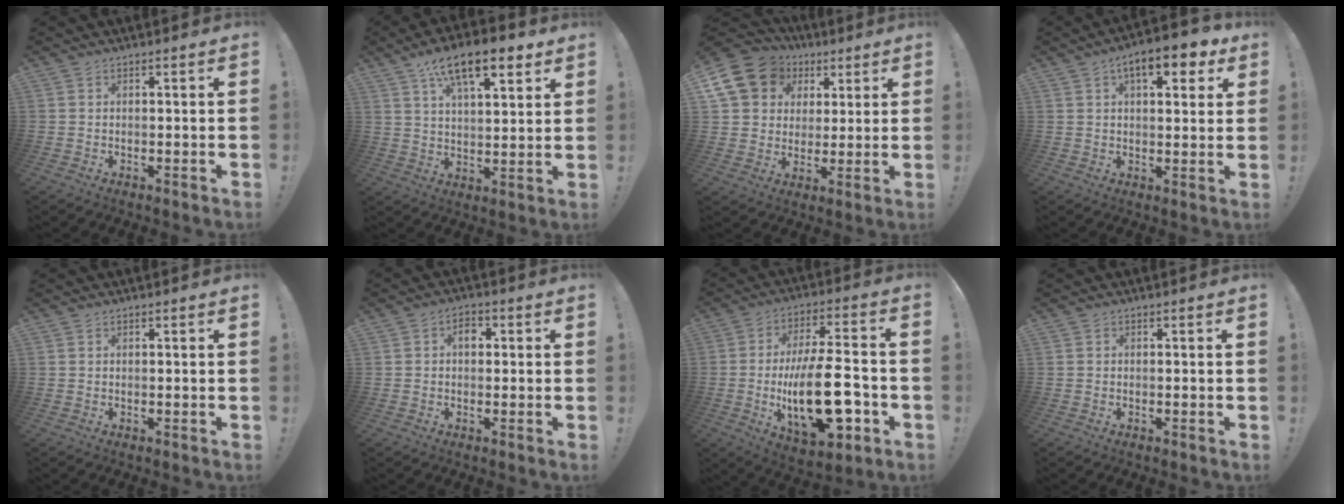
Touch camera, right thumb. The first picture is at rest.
{"total": 14.8, "force": [8.5, 5.7, 10.7], "torque": [-0.170, -0.034, 0.144]}
{"total": 15.2, "force": [6.4, 12.4, 6.2], "torque": [-0.106, -0.031, 0.138]}
{"total": 10.0, "force": [4.9, 4.0, 7.8], "torque": [-0.101, -0.014, 0.077]}
{"total": 0.0}
{"total": 3.8, "force": [0.6, 2.7, 2.6], "torque": [-0.036, 0.004, 0.005]}
{"total": 23.6, "force": [-5.1, 10.1, 20.8], "torque": [-0.353, 0.016, -0.075]}
{"total": 0.0}